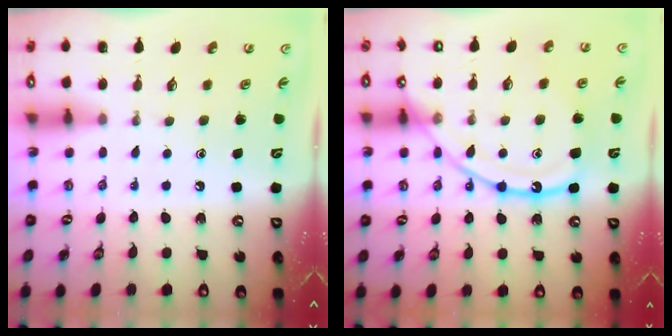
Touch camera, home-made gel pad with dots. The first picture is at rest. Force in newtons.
{"total": 15.4, "press": 15.3, "slide": 1.4}